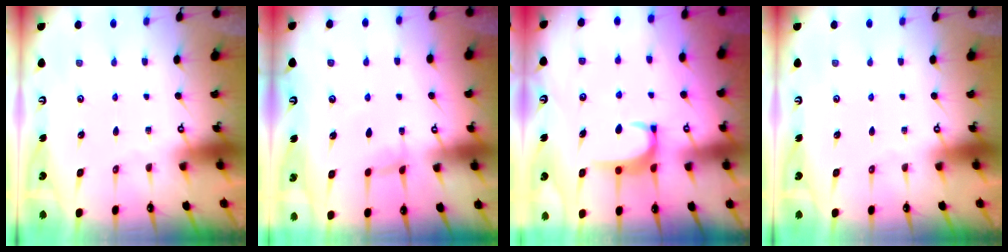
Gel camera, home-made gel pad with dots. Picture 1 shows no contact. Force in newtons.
{"total": 1.5, "press": 1.5, "slide": 0.4}
{"total": 3.5, "press": 3.5, "slide": 0.4}
{"total": 0.0}